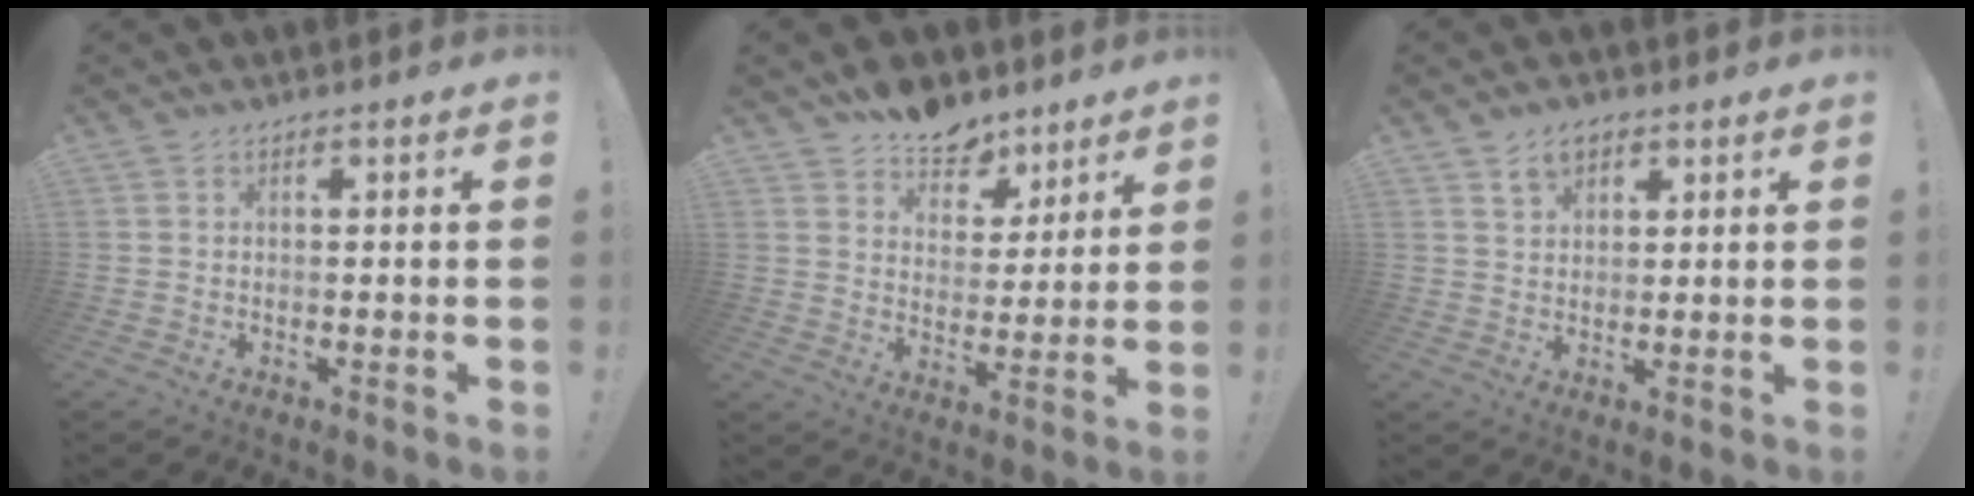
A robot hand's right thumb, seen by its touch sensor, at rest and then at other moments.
{"total": 10.1, "force": [8.0, 5.7, 2.2], "torque": [-0.028, -0.064, 0.153]}
{"total": 5.0, "force": [3.1, 3.3, 2.0], "torque": [-0.032, -0.010, 0.057]}